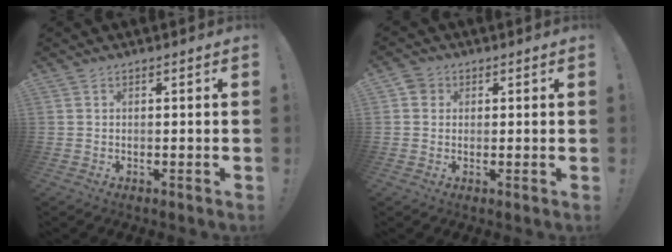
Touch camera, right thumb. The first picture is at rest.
{"total": 2.9, "force": [0.9, 2.6, 0.9], "torque": [-0.006, 0.000, 0.014]}